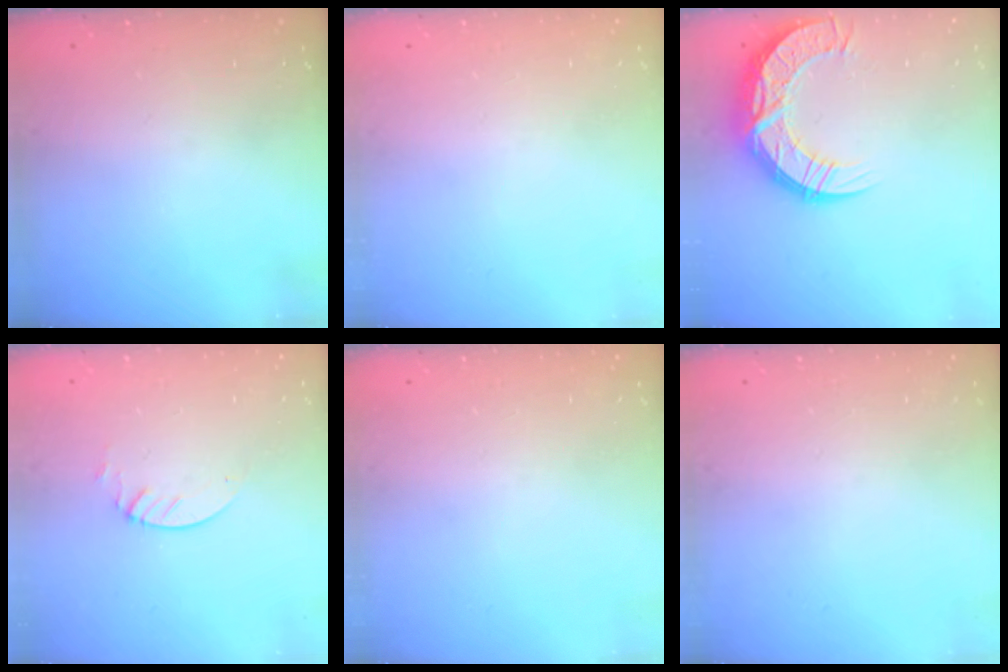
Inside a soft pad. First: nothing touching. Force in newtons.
{"total": 0.0}
{"total": 15.3, "press": 15.3, "slide": 1.0}
{"total": 2.1, "press": 2.1, "slide": 0.2}
{"total": 0.0}
{"total": 0.0}